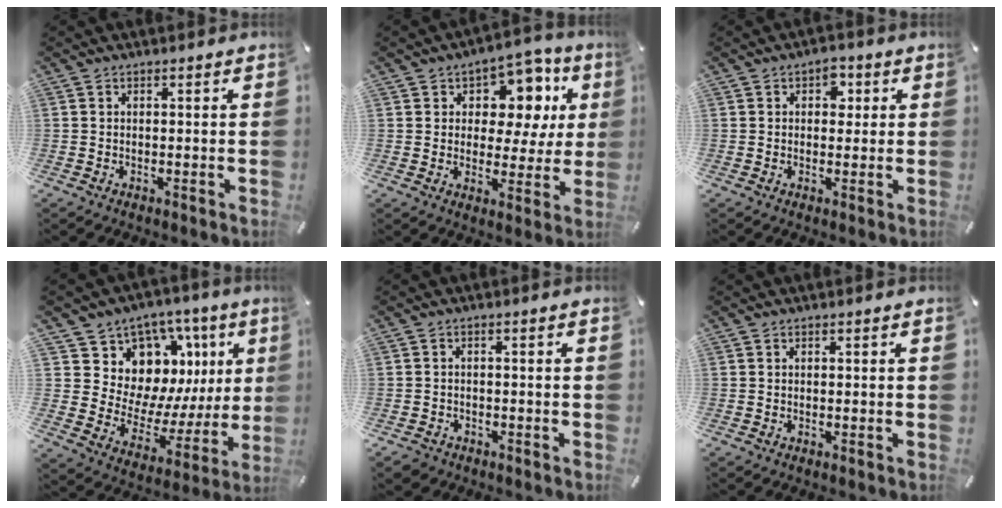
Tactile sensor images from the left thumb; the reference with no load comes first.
{"total": 11.3, "force": [4.7, 8.2, 6.2], "torque": [-0.081, -0.033, 0.083]}
{"total": 3.6, "force": [1.0, 2.7, 2.1], "torque": [-0.014, -0.003, 0.008]}
{"total": 11.6, "force": [6.7, 9.0, 2.7], "torque": [-0.027, -0.097, 0.127]}
{"total": 2.3, "force": [-1.7, 1.5, 0.5], "torque": [-0.017, 0.008, -0.038]}
{"total": 0.0}